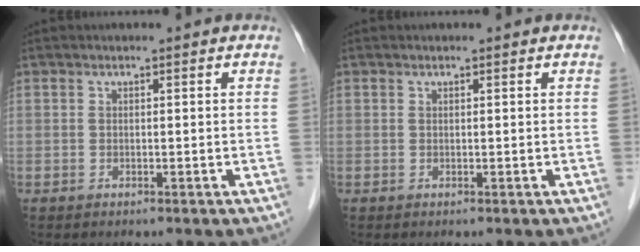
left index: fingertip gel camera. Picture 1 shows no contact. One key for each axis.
{"total": 0.0}